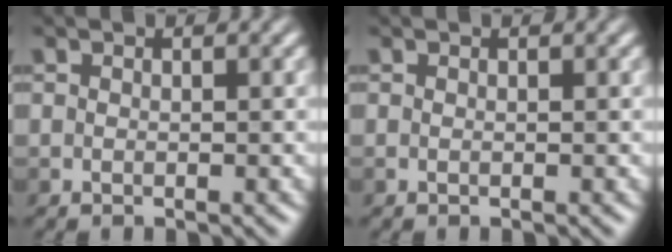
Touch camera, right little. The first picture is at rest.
{"total": 0.0}